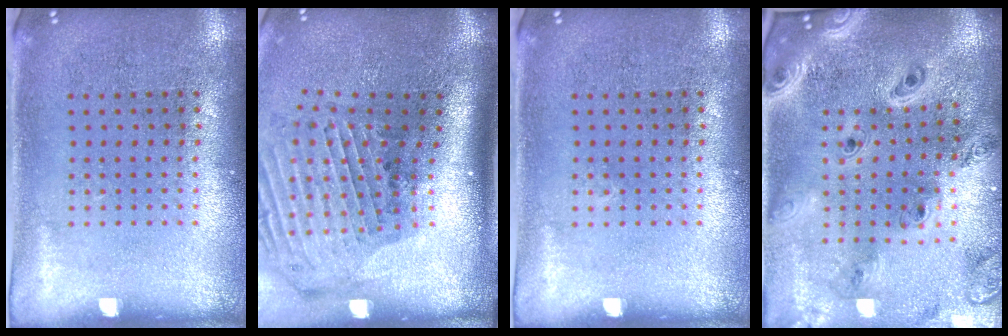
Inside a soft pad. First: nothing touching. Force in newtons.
{"total": 2.9, "press": 2.1, "slide": 1.9}
{"total": 0.0}
{"total": 3.0, "press": 2.5, "slide": 1.7}